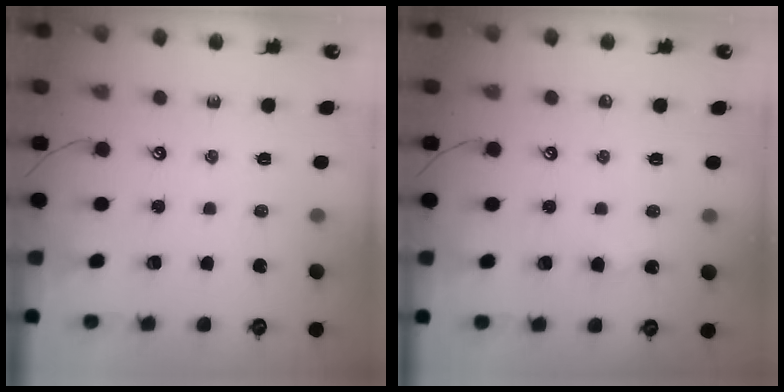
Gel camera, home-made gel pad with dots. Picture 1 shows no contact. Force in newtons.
{"total": 2.3, "press": 2.3, "slide": 0.2}